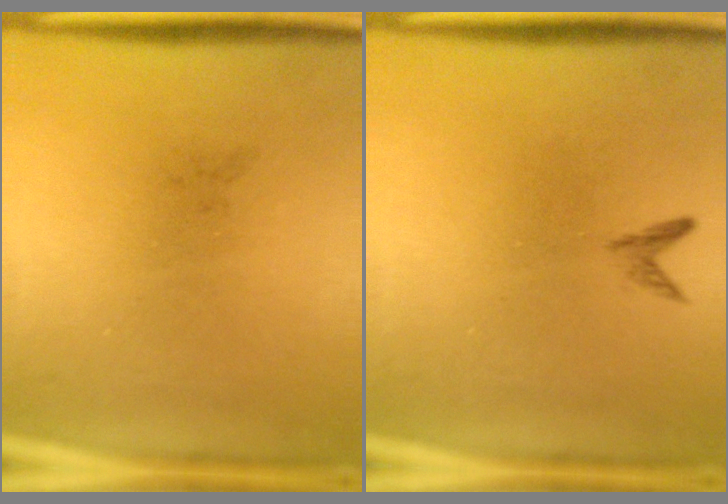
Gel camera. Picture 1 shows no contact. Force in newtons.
{"total": 0.8}